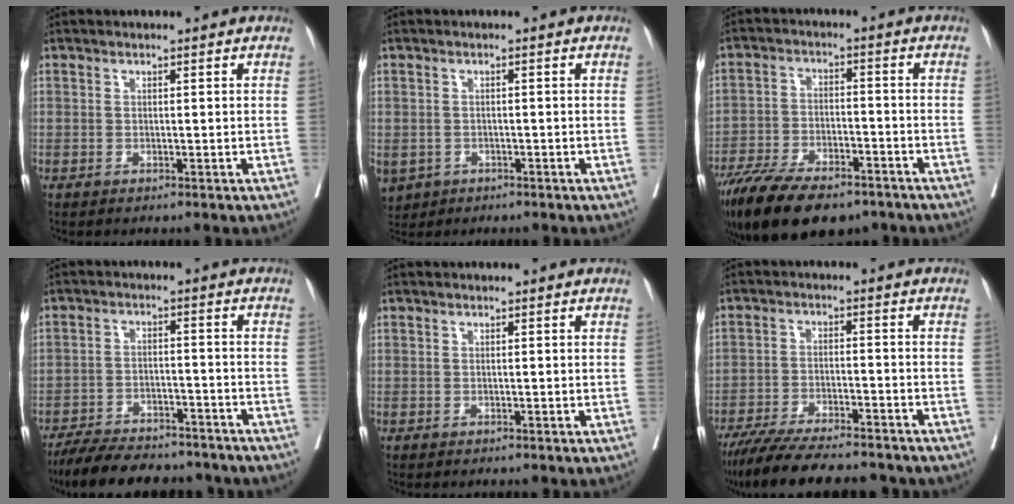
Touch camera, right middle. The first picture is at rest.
{"total": 6.7, "force": [-3.2, 5.4, 2.3], "torque": [-0.068, -0.005, -0.045]}
{"total": 16.1, "force": [-12.1, 5.8, 8.9], "torque": [-0.171, -0.021, -0.198]}
{"total": 15.7, "force": [-13.9, 4.0, 6.1], "torque": [-0.111, -0.002, -0.198]}
{"total": 0.0}
{"total": 16.3, "force": [-14.2, 2.4, 7.5], "torque": [-0.132, -0.023, -0.214]}